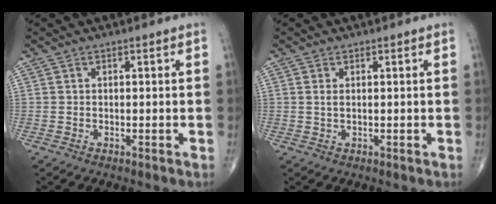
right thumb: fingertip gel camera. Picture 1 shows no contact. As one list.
[{"total": 1.0, "force": [0.3, 0.5, 0.9], "torque": [-0.022, 0.001, 0.009]}]